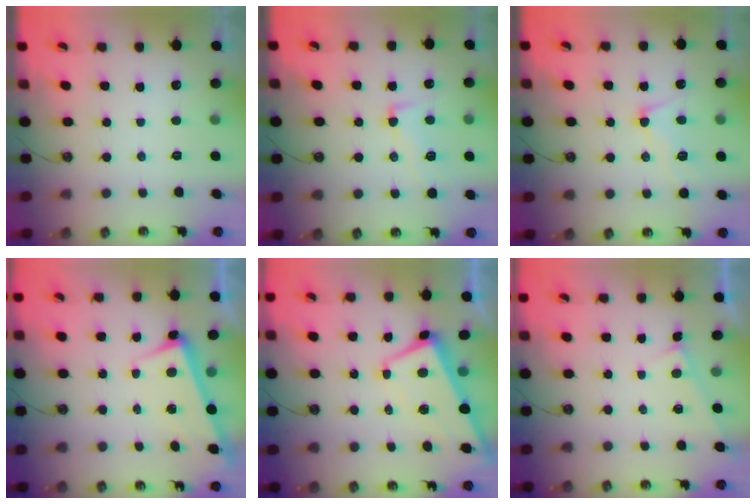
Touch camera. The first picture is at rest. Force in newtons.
{"total": 3.3, "press": 3.1, "slide": 1.2}
{"total": 6.3, "press": 6.2, "slide": 0.6}
{"total": 2.6, "press": 2.5, "slide": 0.7}
{"total": 0.9, "press": 0.2, "slide": 0.9}
{"total": 2.3, "press": 2.3, "slide": 0.1}